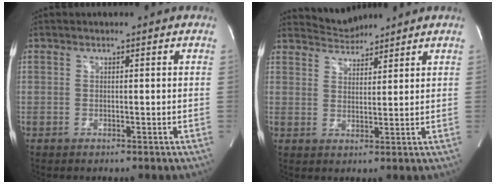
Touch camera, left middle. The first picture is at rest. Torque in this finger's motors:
{"motor_torque": [0.11, -0.09, -0.14, -0.02]}